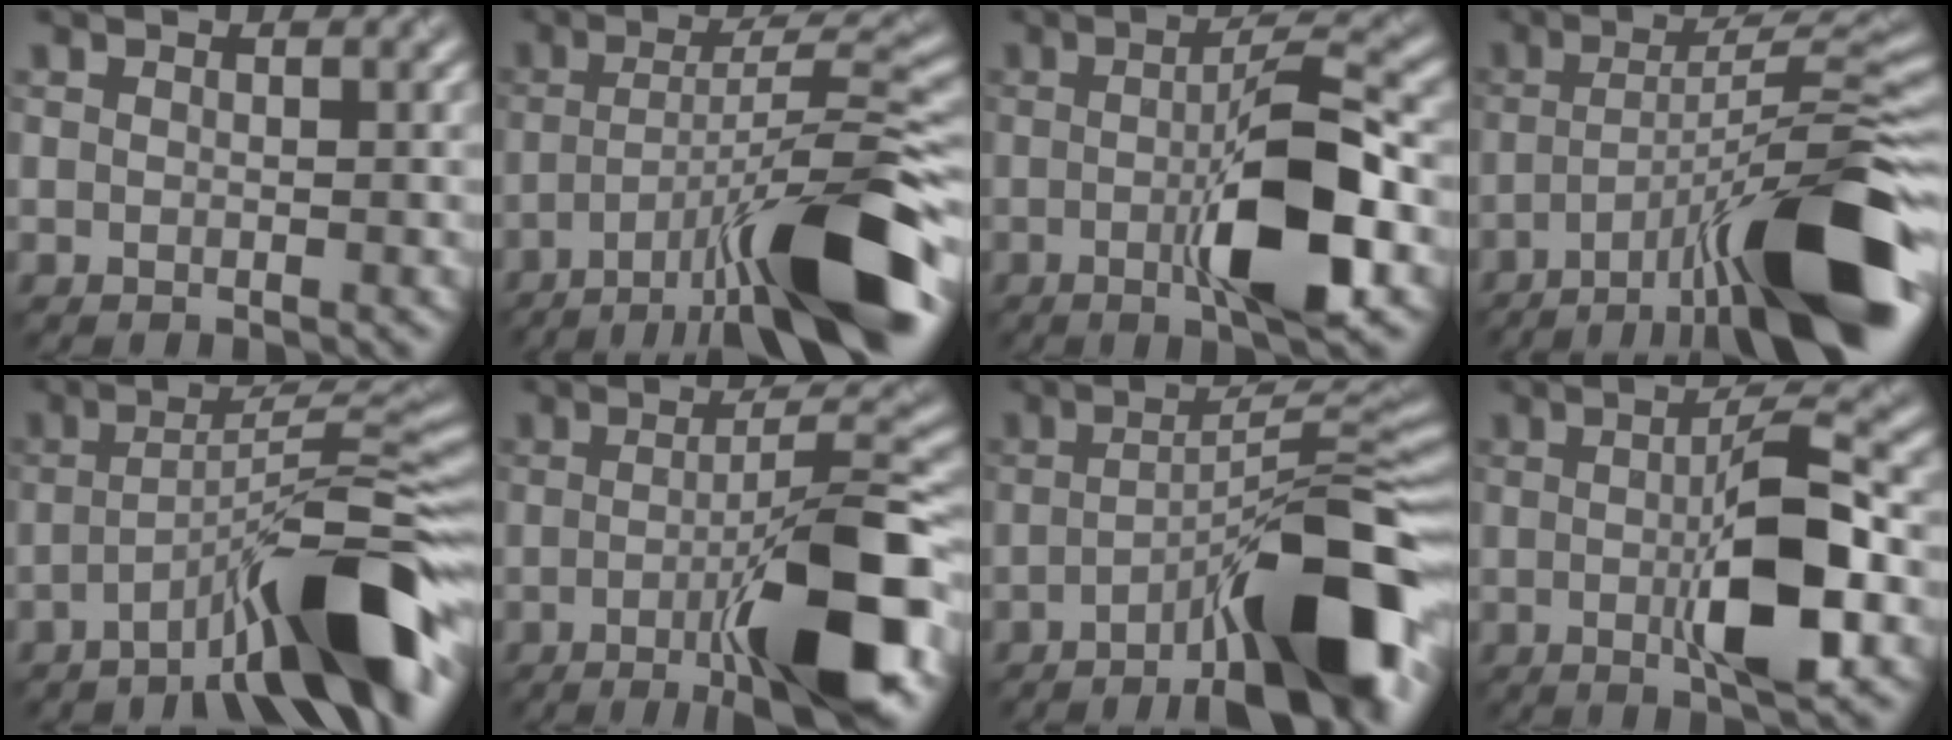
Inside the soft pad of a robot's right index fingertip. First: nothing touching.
{"total": 11.9, "force": [-6.8, 1.9, 9.5], "torque": [-0.157, 0.018, -0.096]}
{"total": 7.7, "force": [-1.6, 1.4, 7.4], "torque": [-0.121, 0.009, -0.016]}
{"total": 13.6, "force": [-7.2, 2.5, 11.2], "torque": [-0.183, 0.015, -0.099]}
{"total": 10.9, "force": [-6.2, 1.2, 8.8], "torque": [-0.126, 0.032, -0.090]}
{"total": 10.0, "force": [-3.7, 1.4, 9.2], "torque": [-0.133, 0.014, -0.054]}
{"total": 13.1, "force": [-6.7, 2.6, 11.0], "torque": [-0.162, 0.020, -0.091]}
{"total": 7.0, "force": [-1.0, 1.3, 6.8], "torque": [-0.113, 0.006, -0.004]}